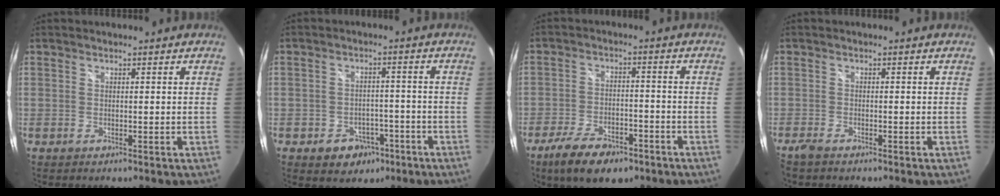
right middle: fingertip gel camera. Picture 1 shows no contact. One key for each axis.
{"total": 7.0, "fx": -3.8, "fy": 5.3, "fz": 2.5, "tx": -0.060, "ty": 0.012, "tz": -0.036}
{"total": 12.0, "fx": -8.1, "fy": 5.0, "fz": 7.3, "tx": -0.163, "ty": -0.021, "tz": -0.133}
{"total": 2.1, "fx": -1.8, "fy": 0.4, "fz": 1.0, "tx": -0.028, "ty": -0.006, "tz": -0.037}